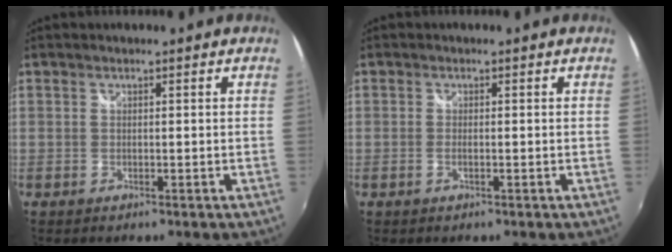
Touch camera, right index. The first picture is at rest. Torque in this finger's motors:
{"motor_torque": [-0.06, 0.14, -0.04, -0.01]}